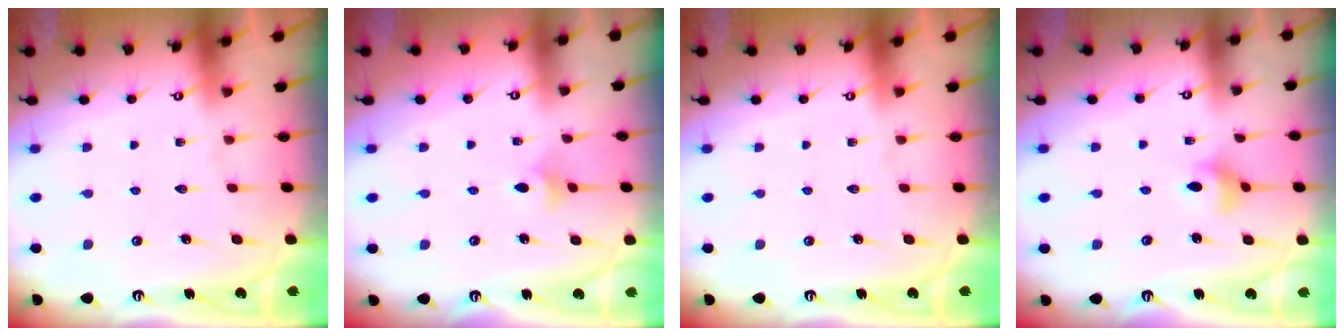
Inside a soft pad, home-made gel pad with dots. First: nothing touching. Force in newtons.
{"total": 2.9, "press": 2.9, "slide": 0.6}
{"total": 0.0}
{"total": 3.6, "press": 3.6, "slide": 0.3}